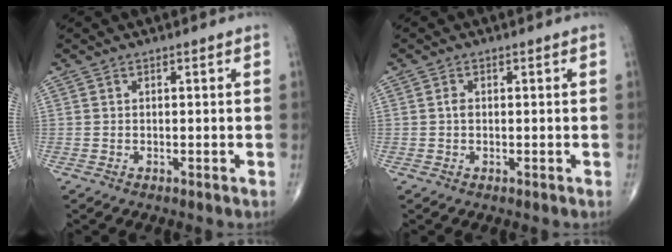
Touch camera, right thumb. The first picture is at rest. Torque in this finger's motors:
{"motor_torque": [0.26, 0.07, 0.26, -0.19, 0.03]}